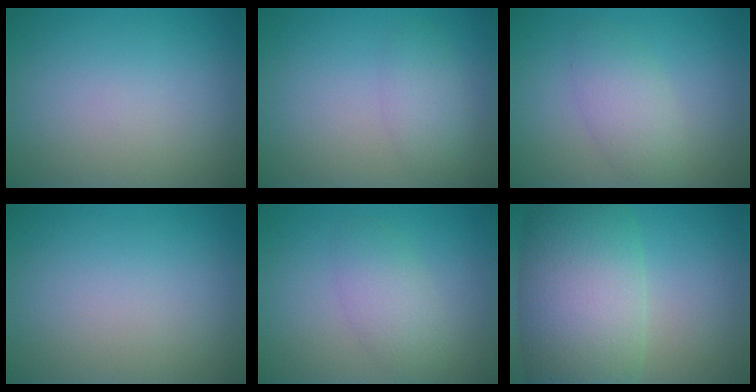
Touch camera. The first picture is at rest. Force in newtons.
{"total": 2.2, "press": 2.2, "slide": 0.1}
{"total": 2.6, "press": 2.6, "slide": 0.3}
{"total": 0.0}
{"total": 3.0, "press": 3.0, "slide": 0.2}
{"total": 11.7, "press": 11.7, "slide": 0.1}